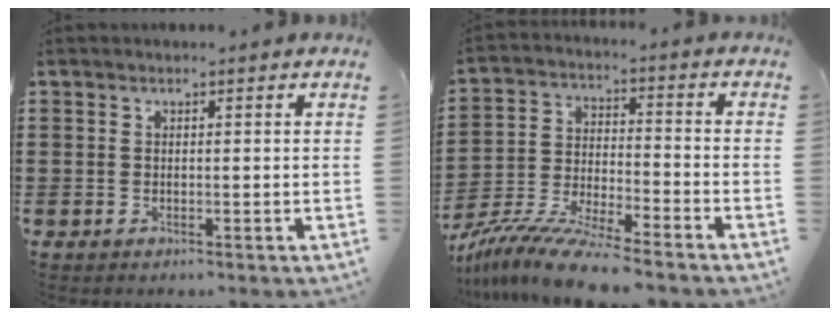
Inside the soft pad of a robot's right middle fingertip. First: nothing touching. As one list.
[{"total": 9.9, "force": [-9.1, 0.2, 3.7], "torque": [-0.077, 0.007, -0.181]}]